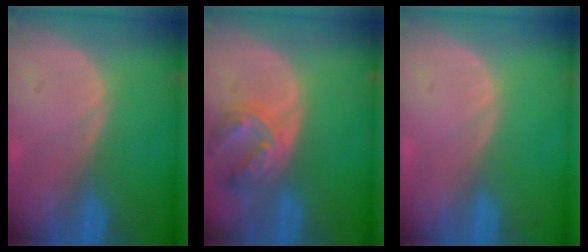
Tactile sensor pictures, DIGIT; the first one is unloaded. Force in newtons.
{"total": 7.6, "press": 6.6, "slide": 3.7}
{"total": 0.0}